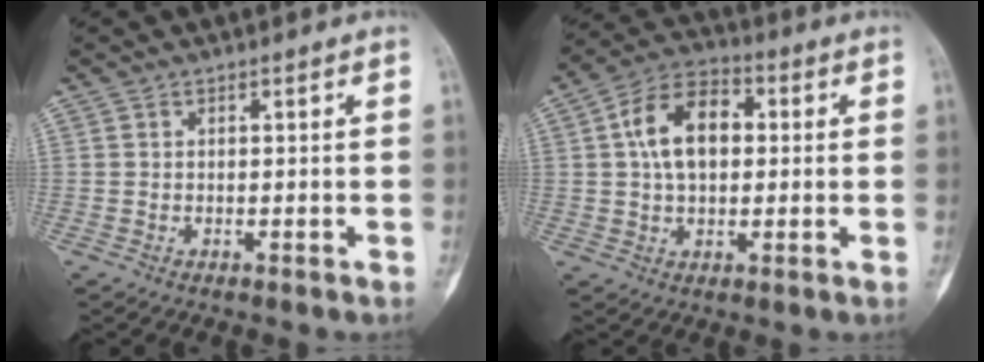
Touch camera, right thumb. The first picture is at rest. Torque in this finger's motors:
{"motor_torque": [-0.80, 1.28, 0.51, -0.31, 0.11]}